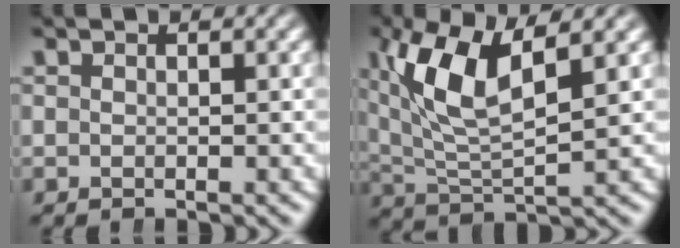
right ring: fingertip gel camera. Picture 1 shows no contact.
{"total": 7.7, "force": [2.5, 4.0, 6.1], "torque": [-0.140, -0.011, 0.054]}